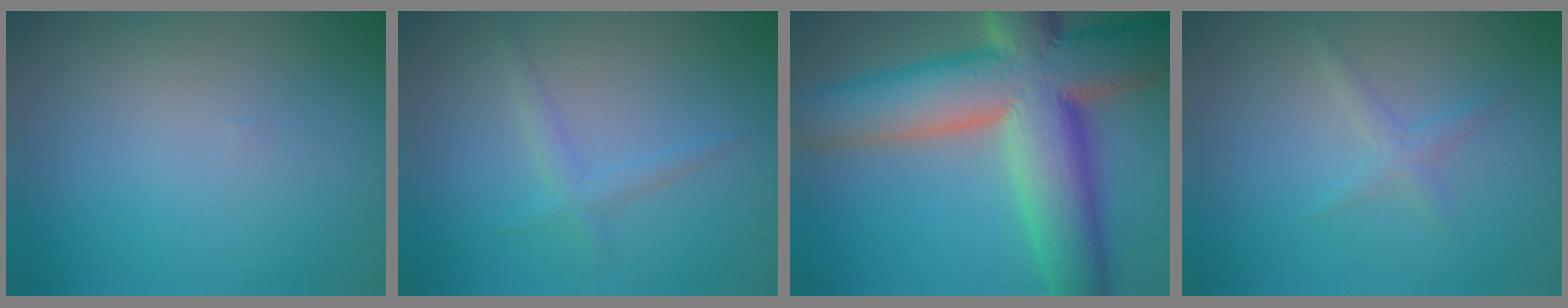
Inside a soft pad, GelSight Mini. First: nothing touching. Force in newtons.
{"total": 1.3, "press": 1.3, "slide": 0.1}
{"total": 14.2, "press": 14.2, "slide": 1.2}
{"total": 1.1, "press": 1.1, "slide": 0.0}